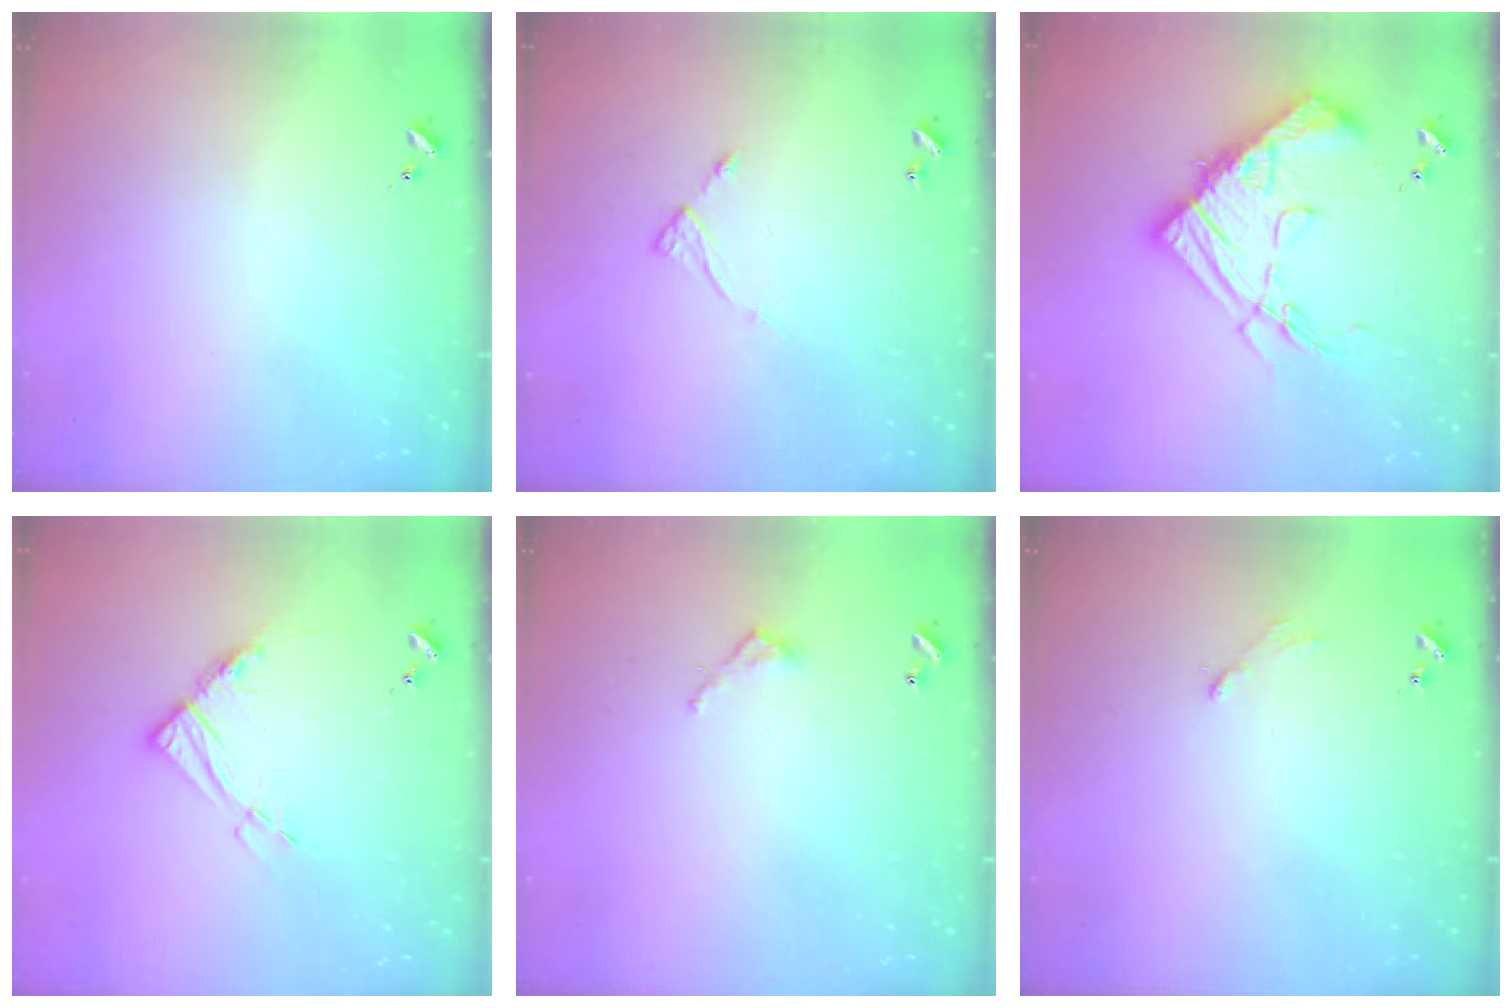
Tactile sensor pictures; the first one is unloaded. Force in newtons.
{"total": 5.4, "press": 5.4, "slide": 0.4}
{"total": 19.9, "press": 19.8, "slide": 2.0}
{"total": 9.6, "press": 9.5, "slide": 1.1}
{"total": 3.9, "press": 3.9, "slide": 0.3}
{"total": 2.9, "press": 2.9, "slide": 0.4}